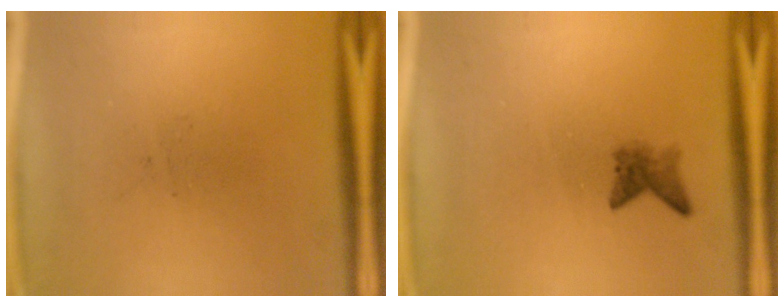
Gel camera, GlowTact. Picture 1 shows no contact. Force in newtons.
{"total": 1.9}